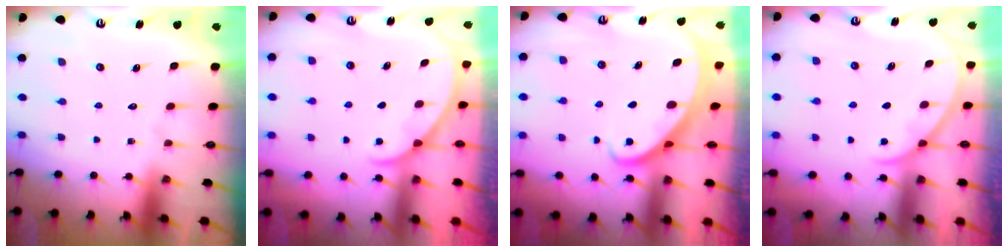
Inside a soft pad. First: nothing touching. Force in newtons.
{"total": 1.7, "press": 1.7, "slide": 0.2}
{"total": 2.6, "press": 2.6, "slide": 0.4}
{"total": 1.9, "press": 1.9, "slide": 0.2}